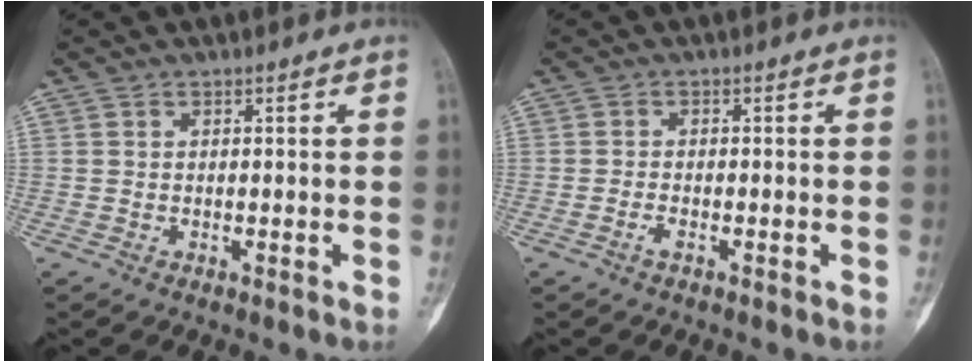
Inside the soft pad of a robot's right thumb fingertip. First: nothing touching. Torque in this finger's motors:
{"motor_torque": [-0.21, 0.12, -0.27, 0.13, -0.03]}